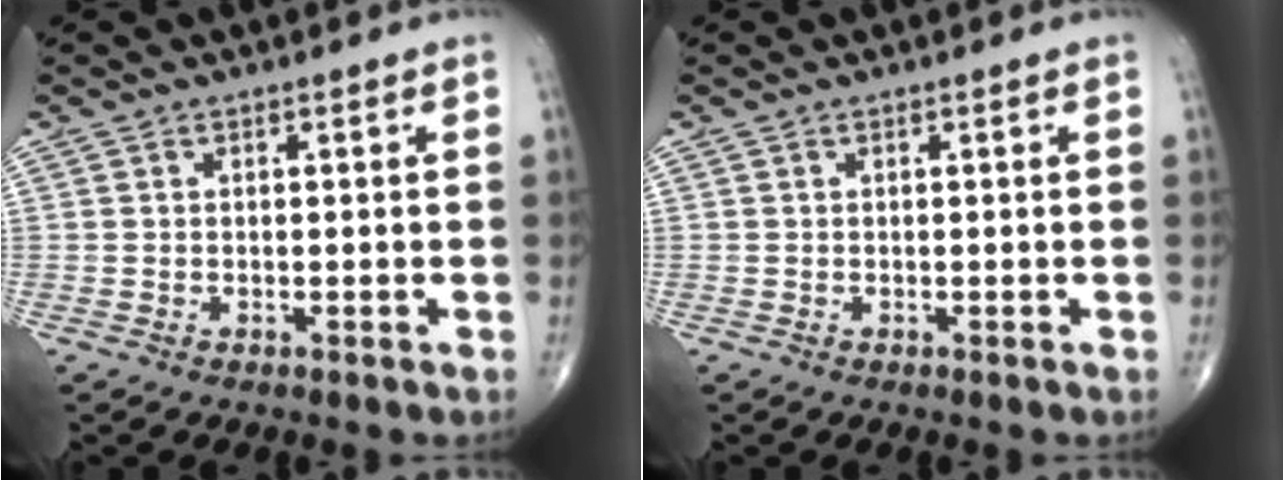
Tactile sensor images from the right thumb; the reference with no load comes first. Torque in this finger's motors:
{"motor_torque": [0.00, 0.00, 0.00, 0.00, 0.00]}